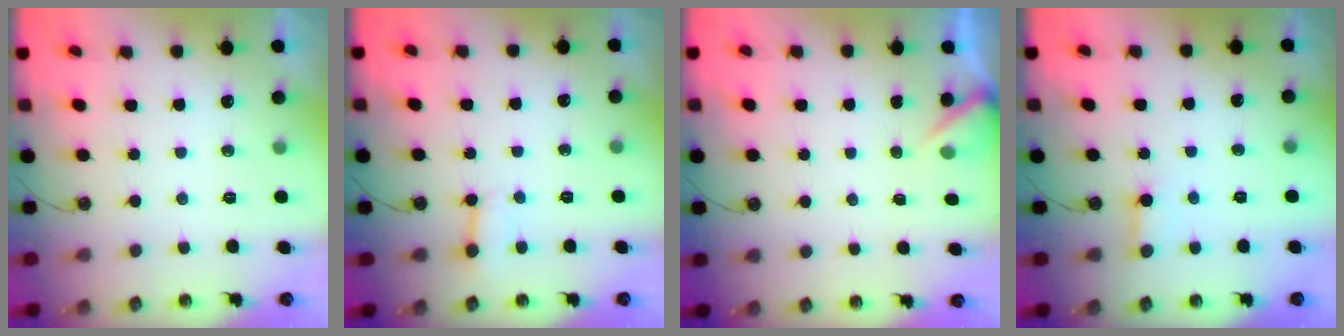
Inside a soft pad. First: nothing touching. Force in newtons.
{"total": 2.5, "press": 2.5, "slide": 0.2}
{"total": 3.1, "press": 3.1, "slide": 0.3}
{"total": 2.4, "press": 2.4, "slide": 0.0}